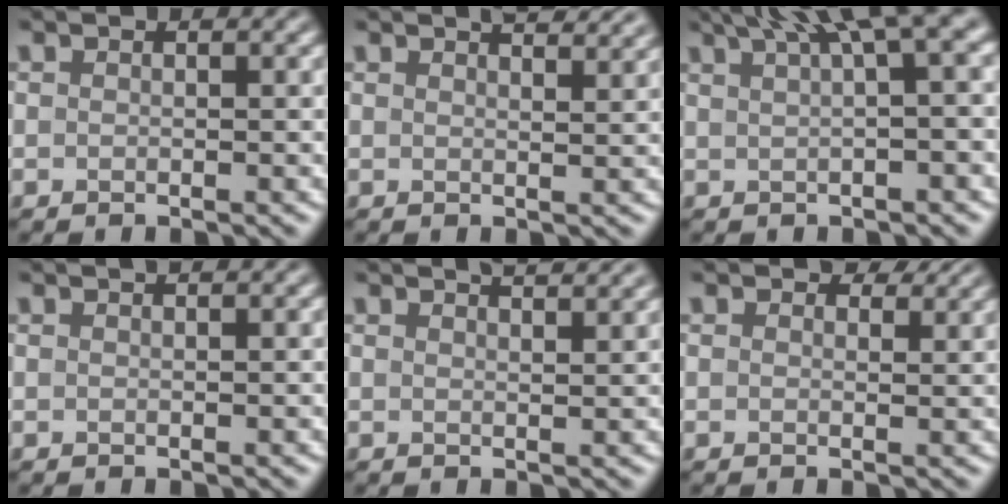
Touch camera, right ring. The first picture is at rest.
{"total": 3.0, "force": [2.5, 0.8, 1.4], "torque": [-0.004, 0.009, 0.023]}
{"total": 8.1, "force": [4.3, 2.4, 6.5], "torque": [-0.054, 0.035, 0.049]}
{"total": 0.7, "force": [0.6, 0.1, 0.3], "torque": [-0.003, 0.001, 0.007]}
{"total": 3.1, "force": [2.5, 1.0, 1.6], "torque": [0.005, 0.013, 0.012]}
{"total": 1.9, "force": [1.5, 0.9, 0.8], "torque": [-0.011, -0.005, 0.017]}